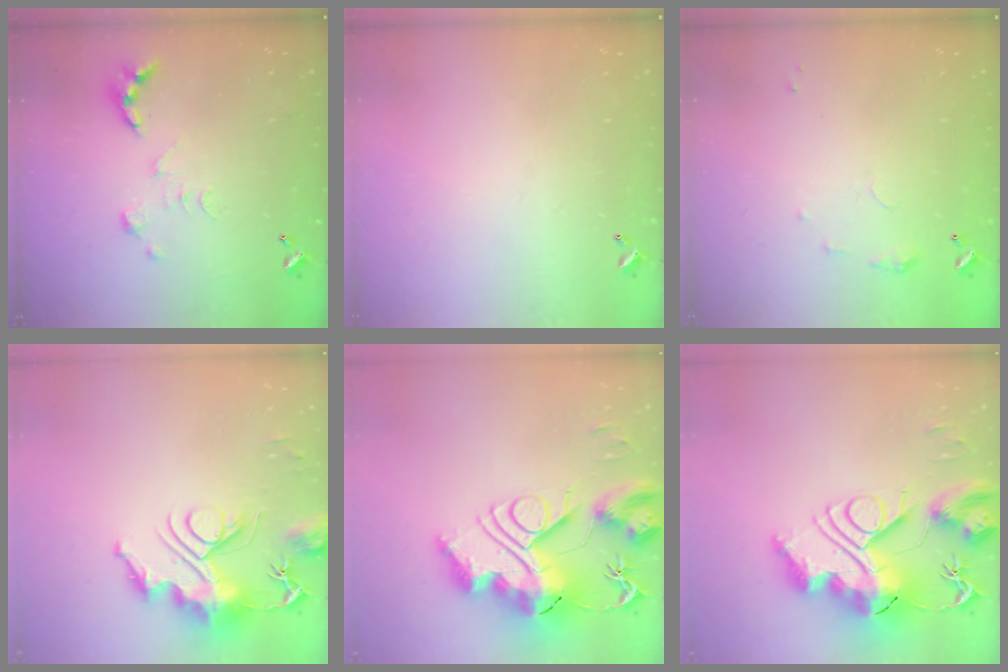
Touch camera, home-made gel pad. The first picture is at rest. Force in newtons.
{"total": 0.0}
{"total": 4.5, "press": 4.4, "slide": 0.5}
{"total": 13.8, "press": 13.7, "slide": 0.8}
{"total": 0.7, "press": 0.7, "slide": 0.0}
{"total": 0.7, "press": 0.7, "slide": 0.0}